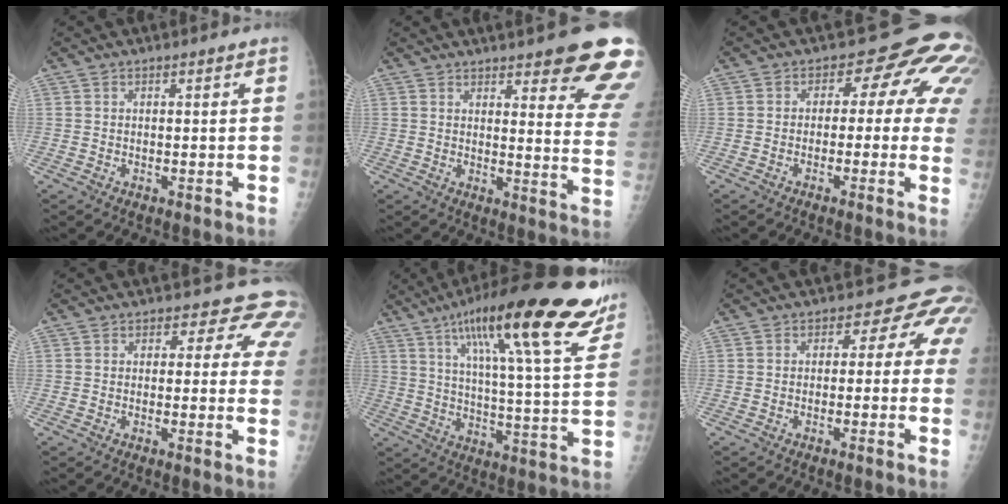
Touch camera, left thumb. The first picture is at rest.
{"total": 17.4, "force": [12.1, 3.8, 11.9], "torque": [-0.117, -0.060, 0.135]}
{"total": 11.4, "force": [1.0, 6.6, 9.2], "torque": [-0.064, 0.025, -0.004]}
{"total": 7.6, "force": [5.7, 4.4, 2.2], "torque": [0.021, -0.020, 0.039]}
{"total": 24.9, "force": [15.6, 4.5, 18.9], "torque": [-0.271, -0.041, 0.230]}
{"total": 5.6, "force": [0.2, 4.2, 3.8], "torque": [0.002, 0.020, -0.017]}